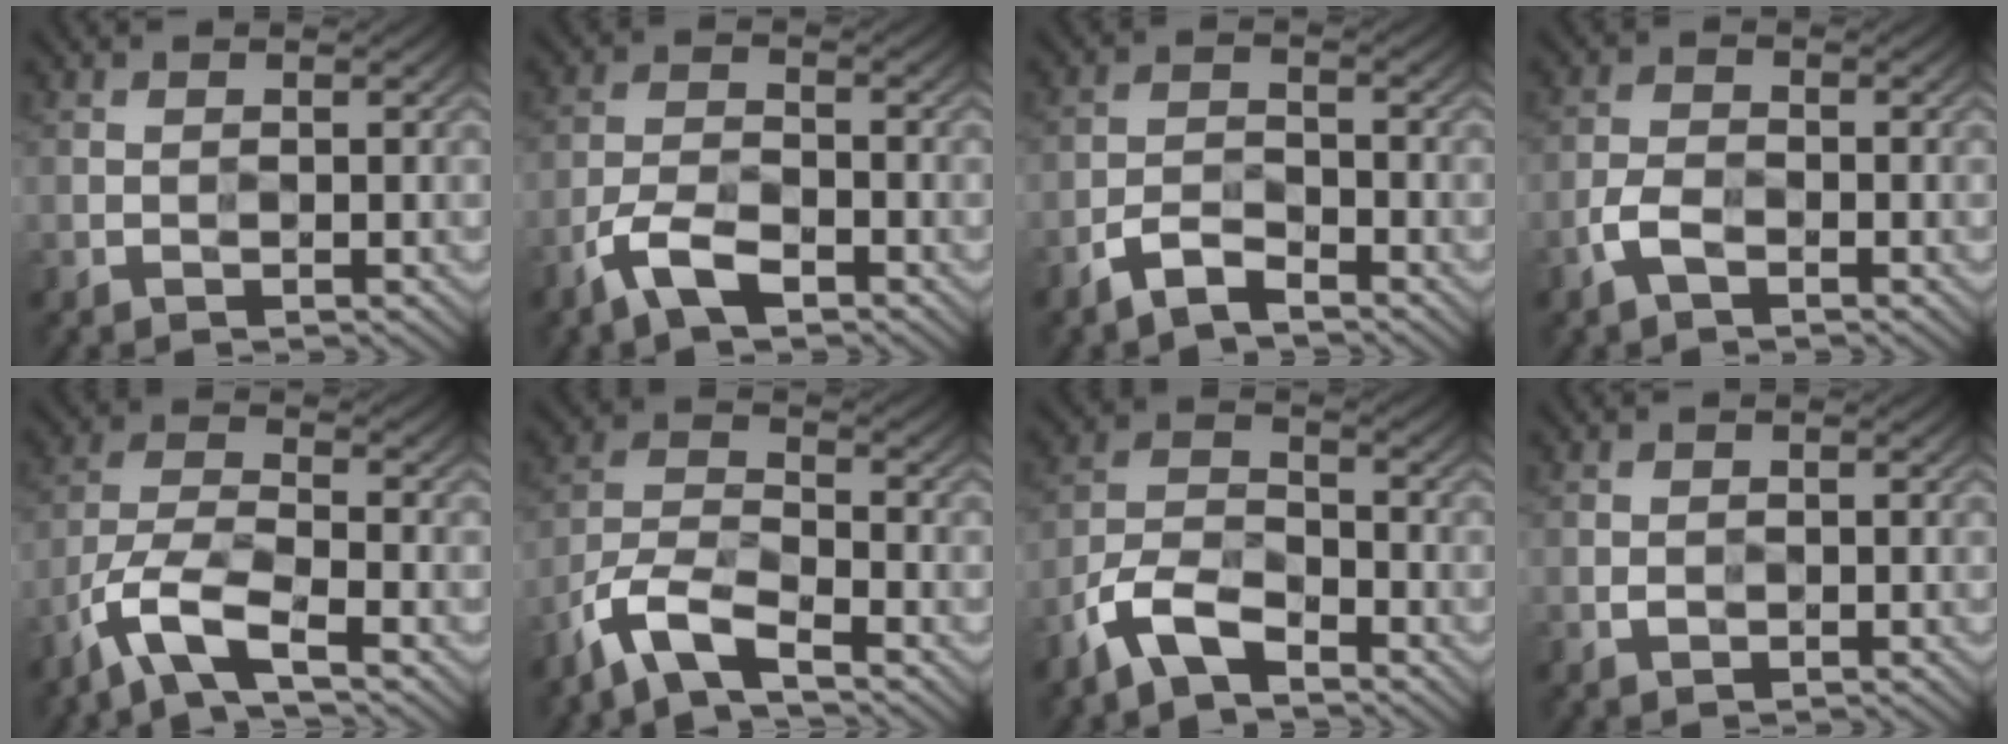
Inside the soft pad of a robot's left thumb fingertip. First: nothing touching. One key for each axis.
{"total": 5.9, "fx": -3.8, "fy": 2.3, "fz": 3.9, "tx": -0.084, "ty": 0.001, "tz": -0.084}
{"total": 4.0, "fx": -3.0, "fy": 1.4, "fz": 2.1, "tx": -0.044, "ty": 0.002, "tz": -0.071}
{"total": 3.1, "fx": -1.8, "fy": 1.4, "fz": 2.1, "tx": -0.048, "ty": 0.002, "tz": -0.045}
{"total": 7.5, "fx": -4.9, "fy": 2.0, "fz": 5.3, "tx": -0.113, "ty": 0.000, "tz": -0.111}
{"total": 7.6, "fx": -5.6, "fy": 2.1, "fz": 4.7, "tx": -0.099, "ty": -0.002, "tz": -0.127}
{"total": 7.4, "fx": -5.1, "fy": 3.1, "fz": 4.5, "tx": -0.091, "ty": 0.001, "tz": -0.118}
{"total": 0.8, "fx": -0.3, "fy": 0.6, "fz": 0.4, "tx": -0.007, "ty": -0.003, "tz": -0.006}